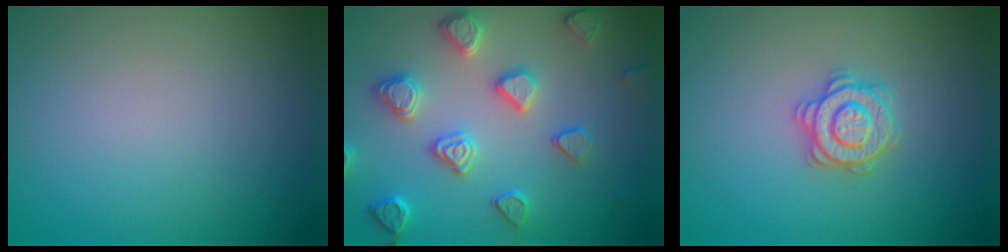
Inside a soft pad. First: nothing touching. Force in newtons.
{"total": 4.6, "press": 4.2, "slide": 1.9}
{"total": 2.8, "press": 2.8, "slide": 0.4}